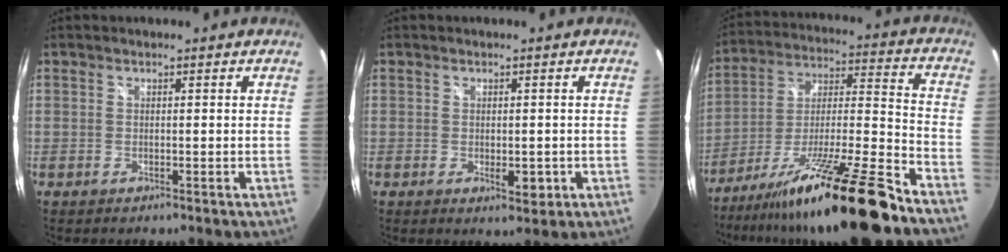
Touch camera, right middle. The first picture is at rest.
{"total": 3.0, "force": [-0.8, 1.7, 2.3], "torque": [-0.035, -0.008, -0.009]}
{"total": 20.6, "force": [-15.4, -0.1, 13.6], "torque": [-0.224, -0.014, -0.256]}